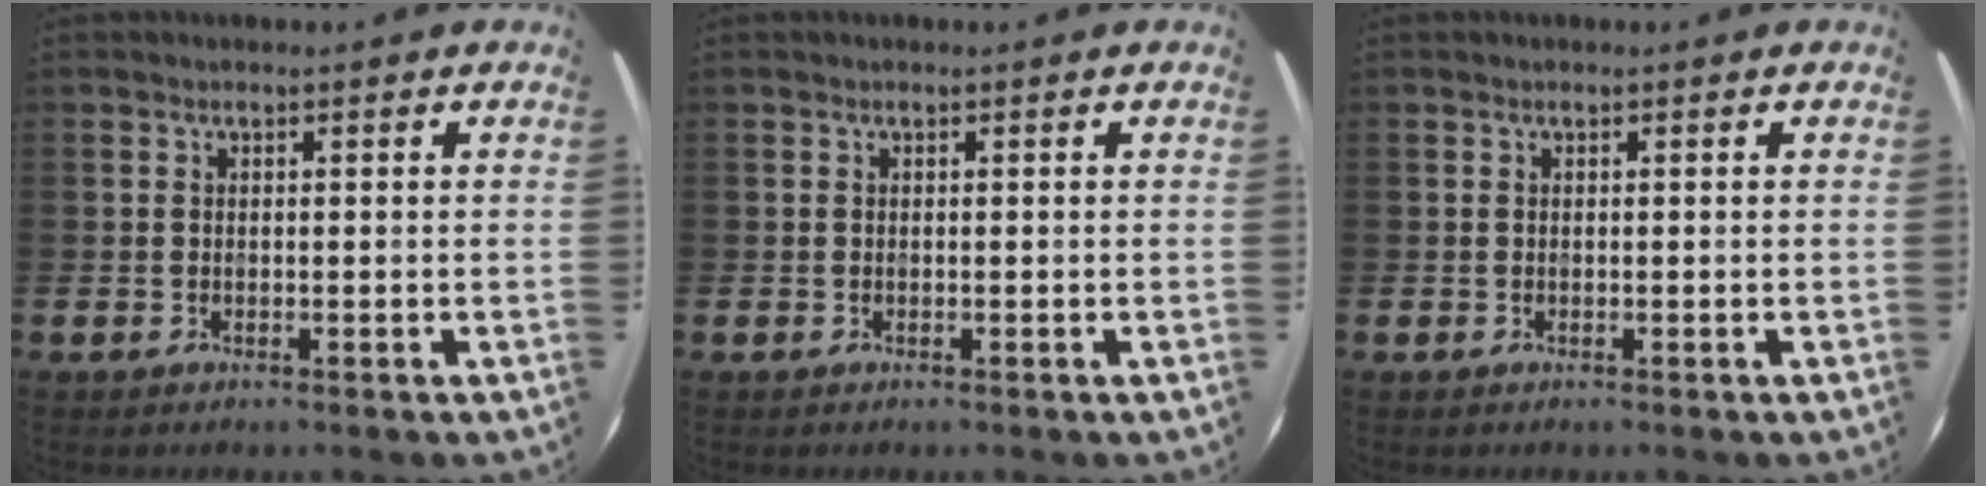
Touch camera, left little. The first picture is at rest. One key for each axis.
{"total": 0.0}
{"total": 0.0}